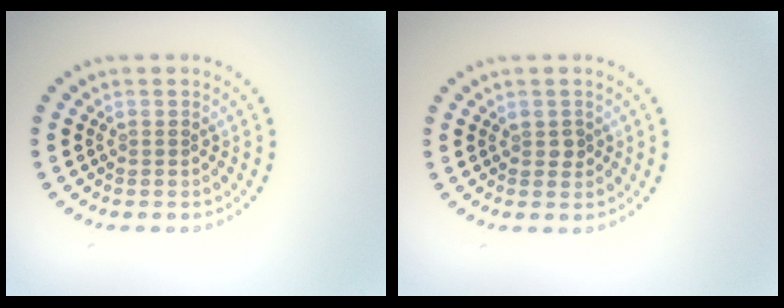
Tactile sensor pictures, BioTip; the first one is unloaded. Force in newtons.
{"total": 0.9, "press": 0.8, "slide": 0.2}